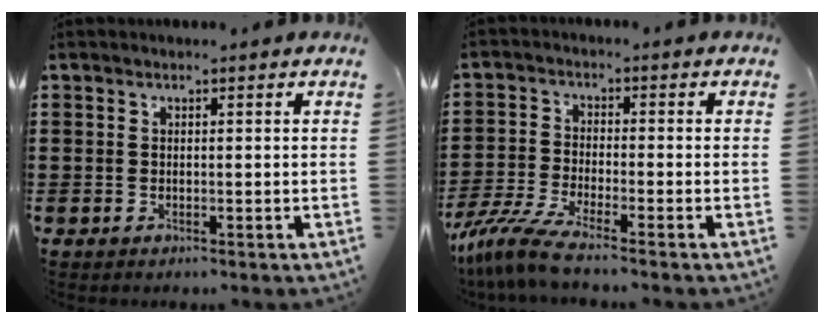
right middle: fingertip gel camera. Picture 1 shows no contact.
{"total": 5.6, "force": [-4.8, 0.2, 2.8], "torque": [-0.081, -0.021, -0.101]}